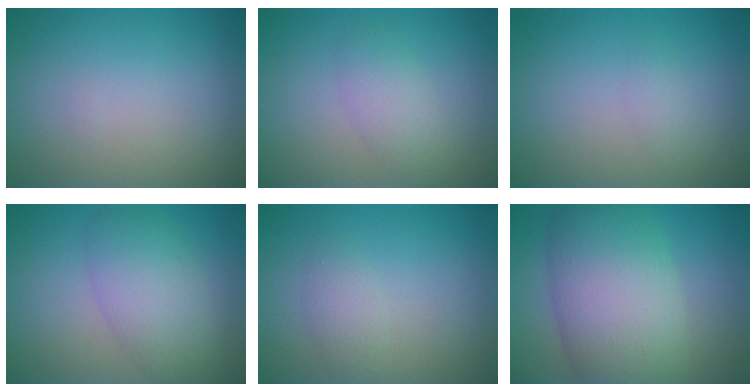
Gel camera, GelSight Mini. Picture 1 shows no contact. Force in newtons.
{"total": 2.5, "press": 2.5, "slide": 0.0}
{"total": 2.1, "press": 2.1, "slide": 0.2}
{"total": 5.2, "press": 5.2, "slide": 0.2}
{"total": 1.6, "press": 1.6, "slide": 0.1}
{"total": 10.7, "press": 10.7, "slide": 0.5}